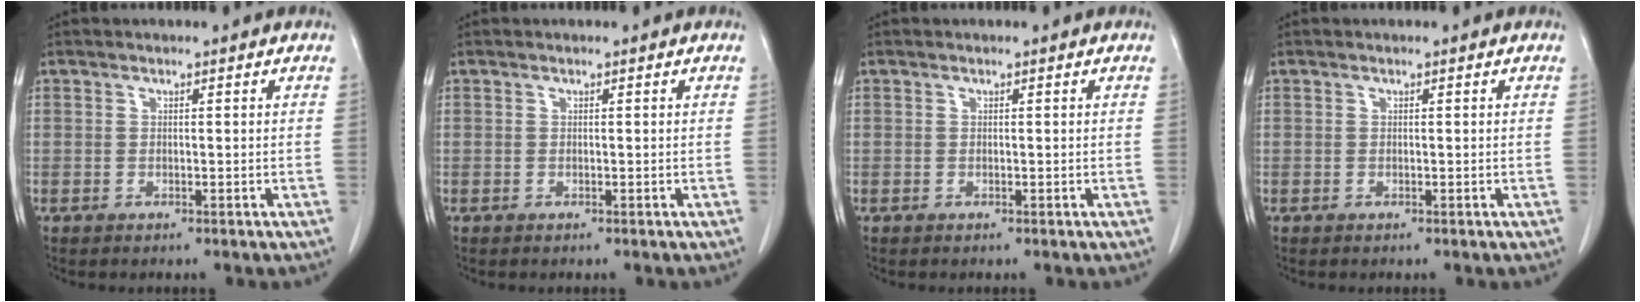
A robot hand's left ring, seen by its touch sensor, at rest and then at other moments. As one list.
[{"total": 0.0}, {"total": 0.0}, {"total": 0.0}]